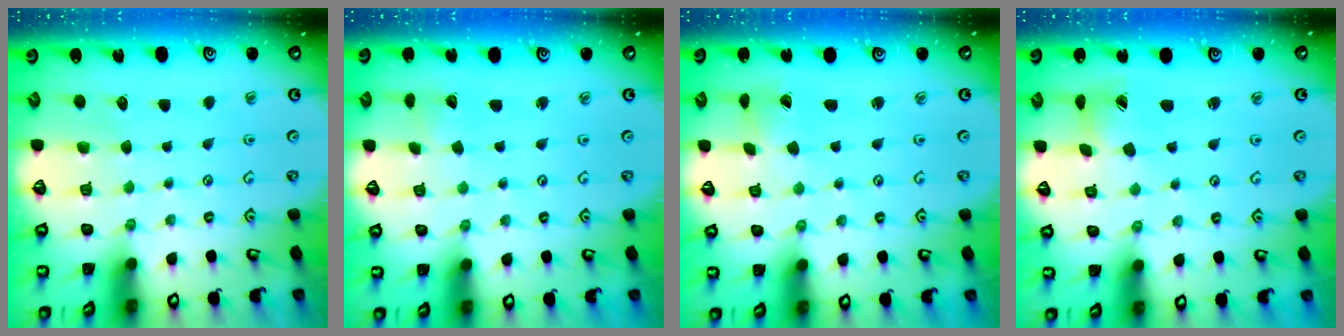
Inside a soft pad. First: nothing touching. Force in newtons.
{"total": 2.0, "press": 2.0, "slide": 0.2}
{"total": 1.0, "press": 1.0, "slide": 0.1}
{"total": 6.4, "press": 6.4, "slide": 0.4}